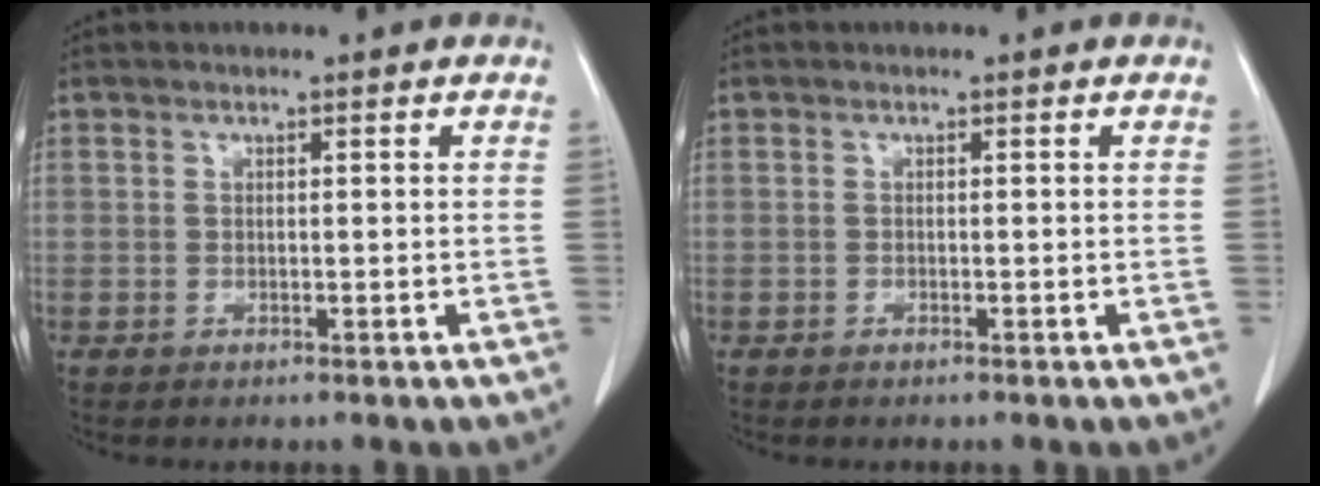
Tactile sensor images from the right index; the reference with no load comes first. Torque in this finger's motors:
{"motor_torque": [-0.02, 0.01, 0.00, -0.02]}